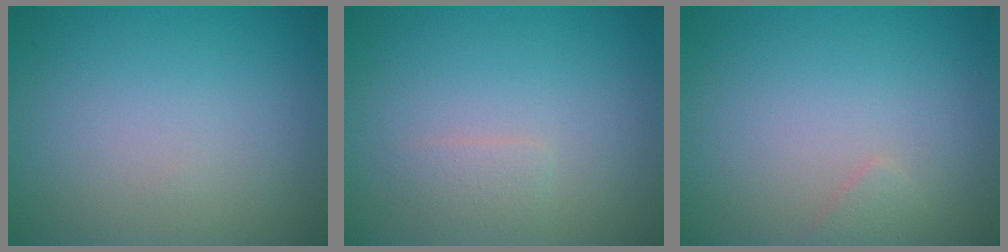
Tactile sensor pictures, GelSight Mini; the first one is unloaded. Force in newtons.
{"total": 1.0, "press": 1.0, "slide": 0.0}
{"total": 0.9, "press": 0.9, "slide": 0.1}